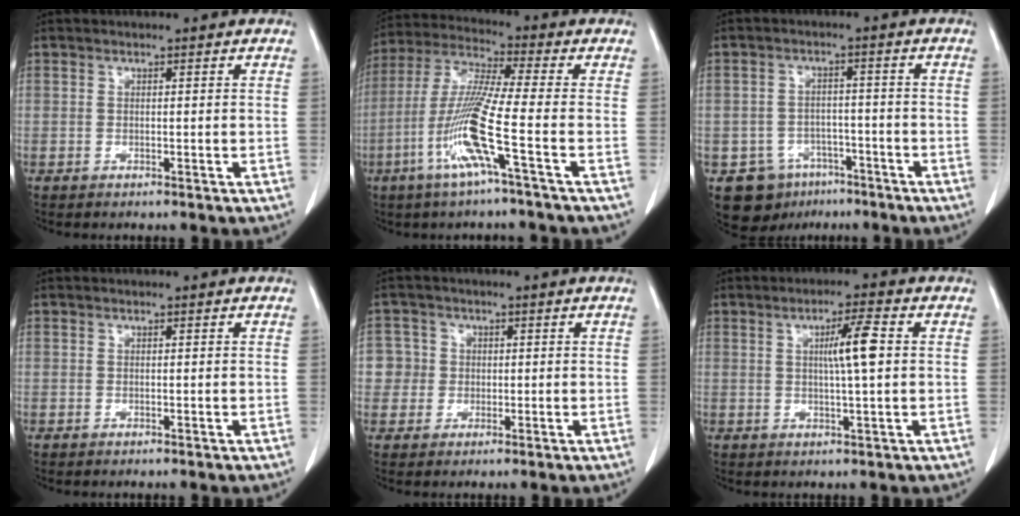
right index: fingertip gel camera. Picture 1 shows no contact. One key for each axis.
{"total": 11.9, "fx": -4.3, "fy": -1.0, "fz": 11.0, "tx": -0.229, "ty": -0.010, "tz": -0.095}
{"total": 7.7, "fx": -4.6, "fy": 5.9, "fz": 1.6, "tx": -0.028, "ty": 0.011, "tz": -0.062}
{"total": 0.0}
{"total": 4.1, "fx": 0.2, "fy": 4.1, "fz": -0.1, "tx": 0.016, "ty": 0.013, "tz": 0.002}
{"total": 5.7, "fx": 0.9, "fy": -0.1, "fz": 5.6, "tx": -0.095, "ty": 0.001, "tz": 0.014}